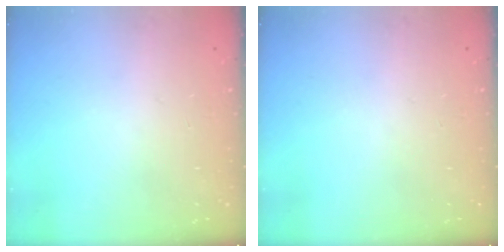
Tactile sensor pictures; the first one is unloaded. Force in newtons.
{"total": 0.0}